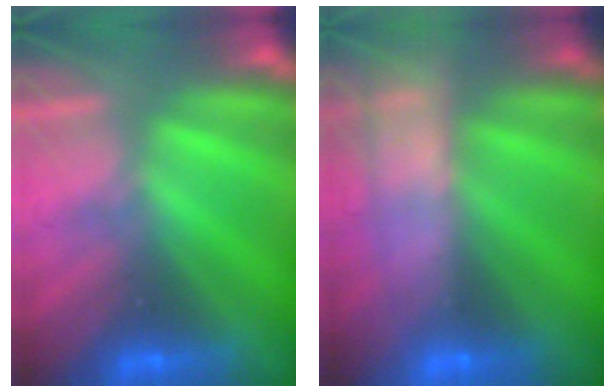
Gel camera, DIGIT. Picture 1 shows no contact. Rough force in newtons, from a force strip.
{"total": 7.6}